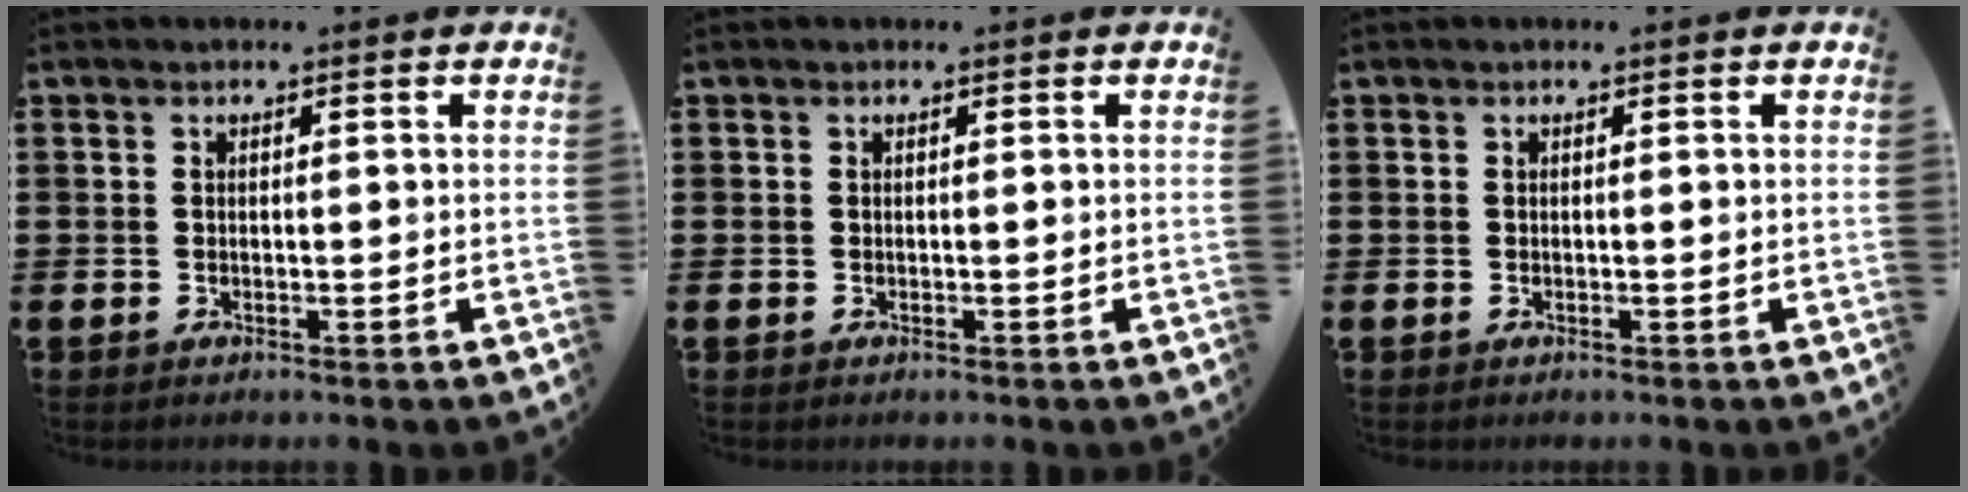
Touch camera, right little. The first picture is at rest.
{"total": 0.0}
{"total": 0.0}